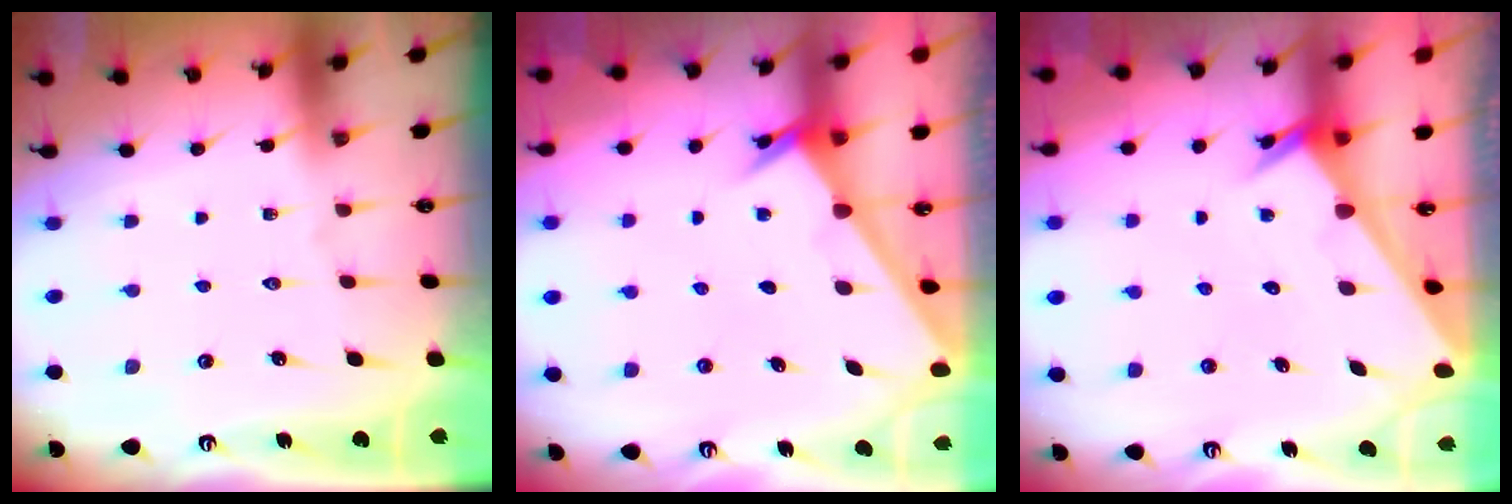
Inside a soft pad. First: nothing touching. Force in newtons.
{"total": 2.4, "press": 2.4, "slide": 0.2}
{"total": 2.1, "press": 2.1, "slide": 0.2}